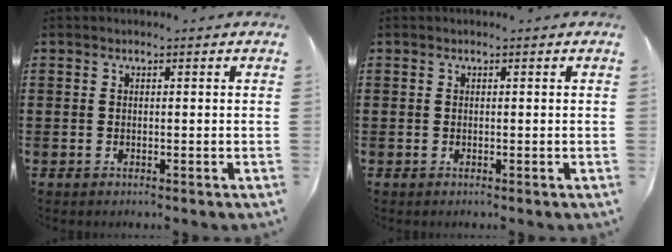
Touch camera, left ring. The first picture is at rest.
{"total": 0.0}